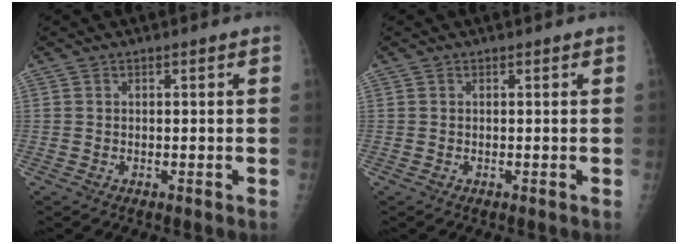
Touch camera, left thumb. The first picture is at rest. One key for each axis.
{"total": 0.0}